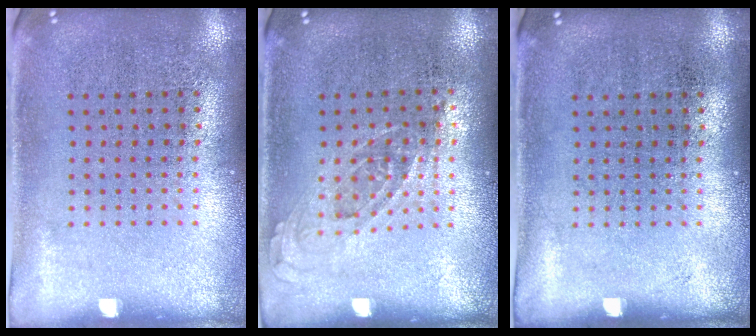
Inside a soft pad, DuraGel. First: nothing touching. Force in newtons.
{"total": 0.7, "press": 0.7, "slide": 0.3}
{"total": 0.0}